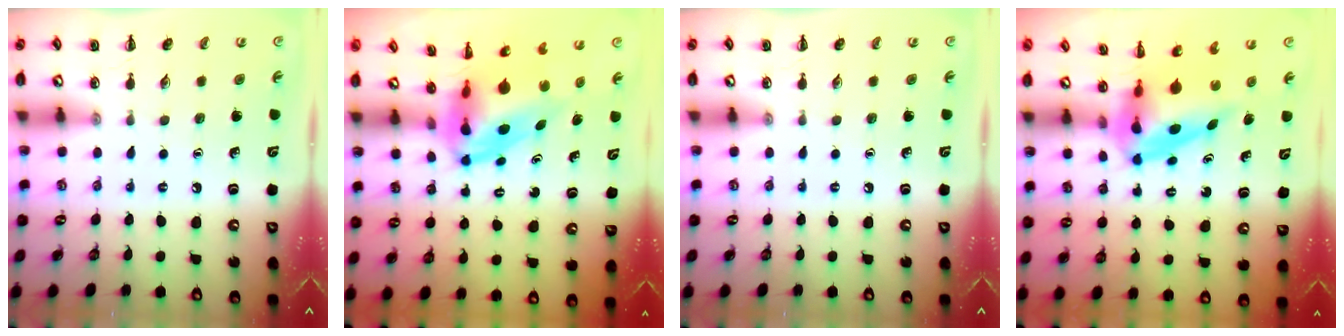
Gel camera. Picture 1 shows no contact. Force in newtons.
{"total": 7.3, "press": 7.1, "slide": 1.9}
{"total": 0.0}
{"total": 6.3, "press": 5.9, "slide": 2.1}